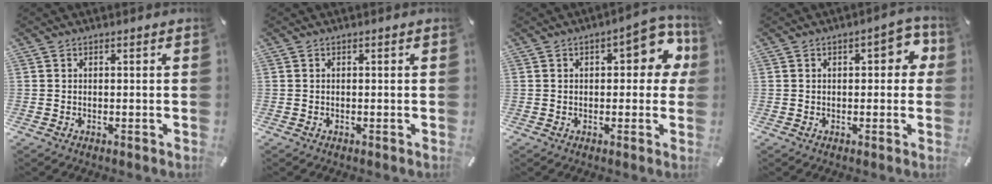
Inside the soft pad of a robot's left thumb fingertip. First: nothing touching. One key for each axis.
{"total": 0.0}
{"total": 10.3, "fx": 2.6, "fy": 5.0, "fz": 8.6, "tx": -0.098, "ty": -0.010, "tz": 0.036}
{"total": 6.4, "fx": 1.3, "fy": 3.2, "fz": 5.4, "tx": -0.066, "ty": 0.000, "tz": 0.013}